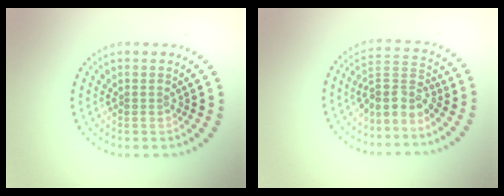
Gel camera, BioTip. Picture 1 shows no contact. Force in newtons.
{"total": 3.3, "press": 2.5, "slide": 2.2}